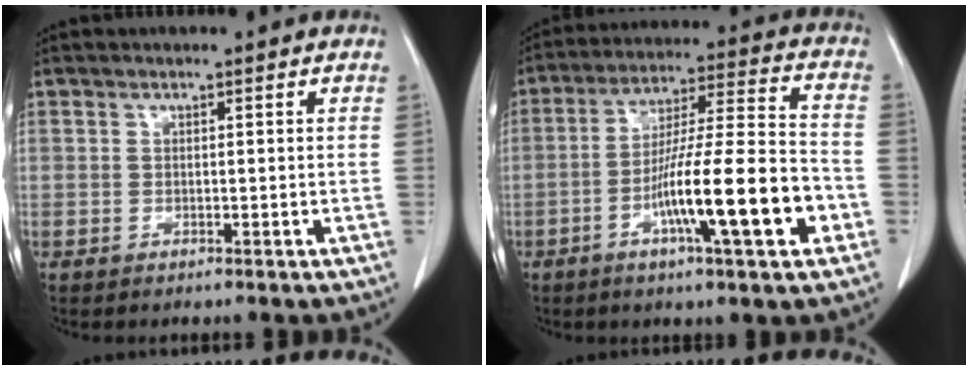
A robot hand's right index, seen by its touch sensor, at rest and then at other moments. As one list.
[{"total": 16.6, "force": [-5.8, 0.9, 15.5], "torque": [-0.260, -0.003, -0.097]}]